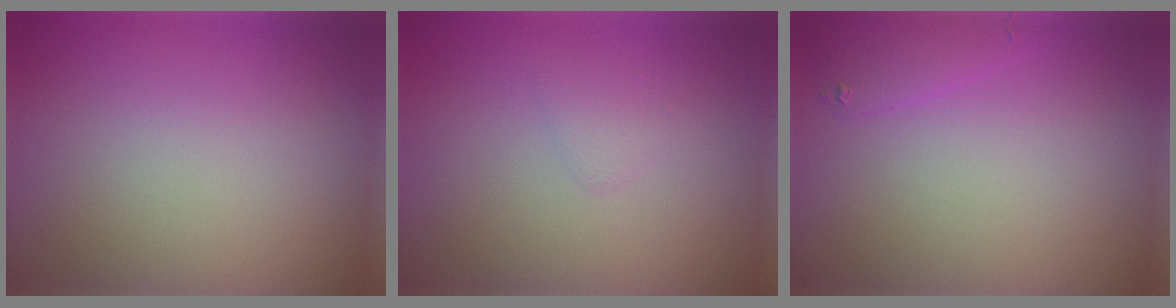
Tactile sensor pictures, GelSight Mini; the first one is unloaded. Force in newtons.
{"total": 0.8, "press": 0.8, "slide": 0.1}
{"total": 1.7, "press": 1.7, "slide": 0.2}